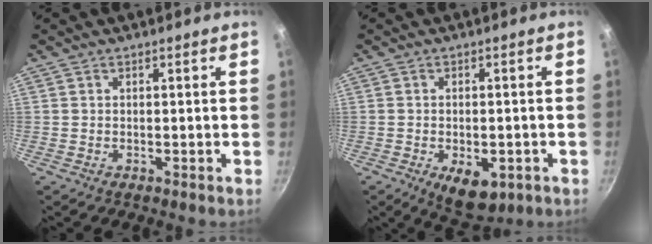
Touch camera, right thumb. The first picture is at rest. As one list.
[{"total": 8.0, "force": [-3.0, 4.4, 6.0], "torque": [-0.059, 0.007, -0.028]}]